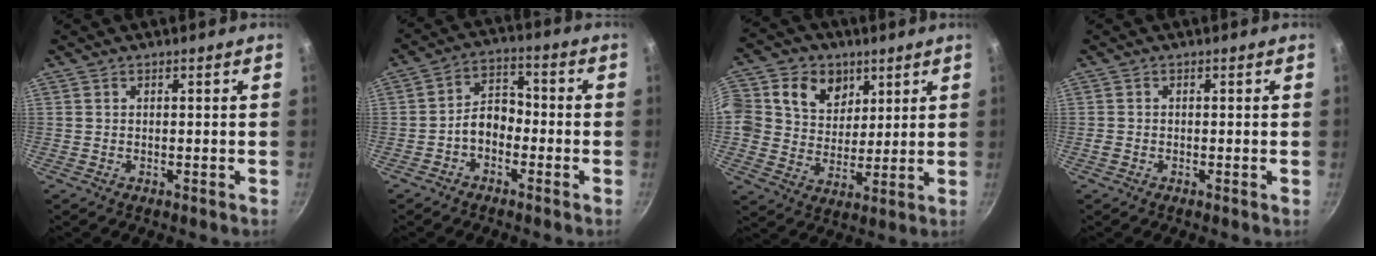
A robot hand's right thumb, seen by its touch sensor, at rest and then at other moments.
{"total": 6.2, "force": [-2.3, 4.2, 3.9], "torque": [-0.043, 0.036, -0.051]}
{"total": 16.0, "force": [5.7, 13.5, 6.5], "torque": [-0.110, -0.001, 0.093]}
{"total": 0.8, "force": [-0.4, 0.4, 0.5], "torque": [-0.010, 0.001, -0.011]}